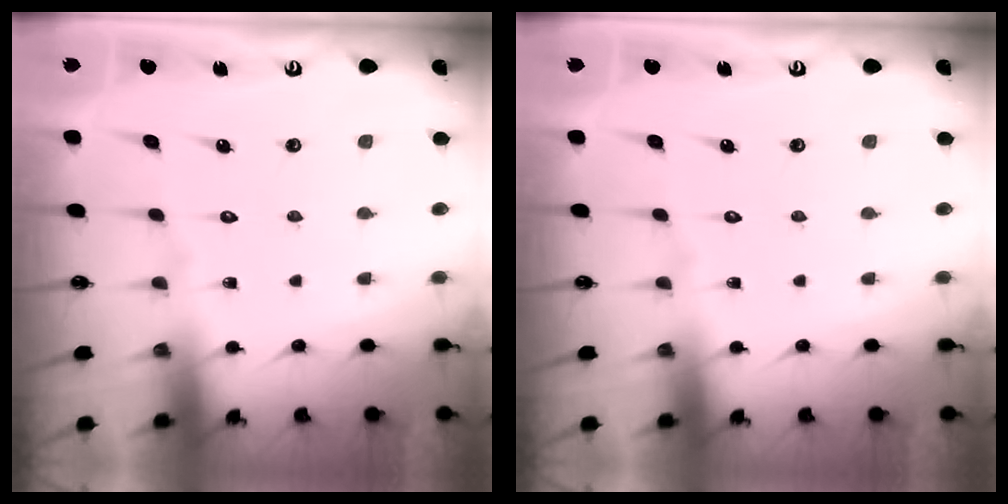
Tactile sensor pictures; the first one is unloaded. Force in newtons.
{"total": 0.0}